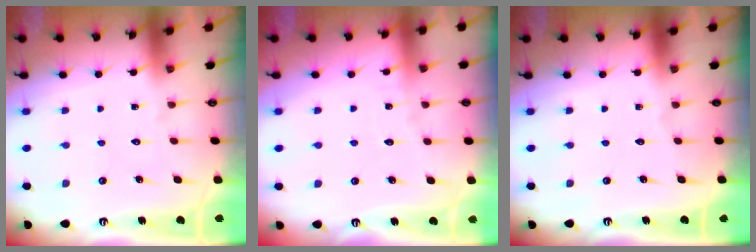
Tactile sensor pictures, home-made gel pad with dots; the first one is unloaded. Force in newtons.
{"total": 1.5, "press": 1.5, "slide": 0.2}
{"total": 0.0}